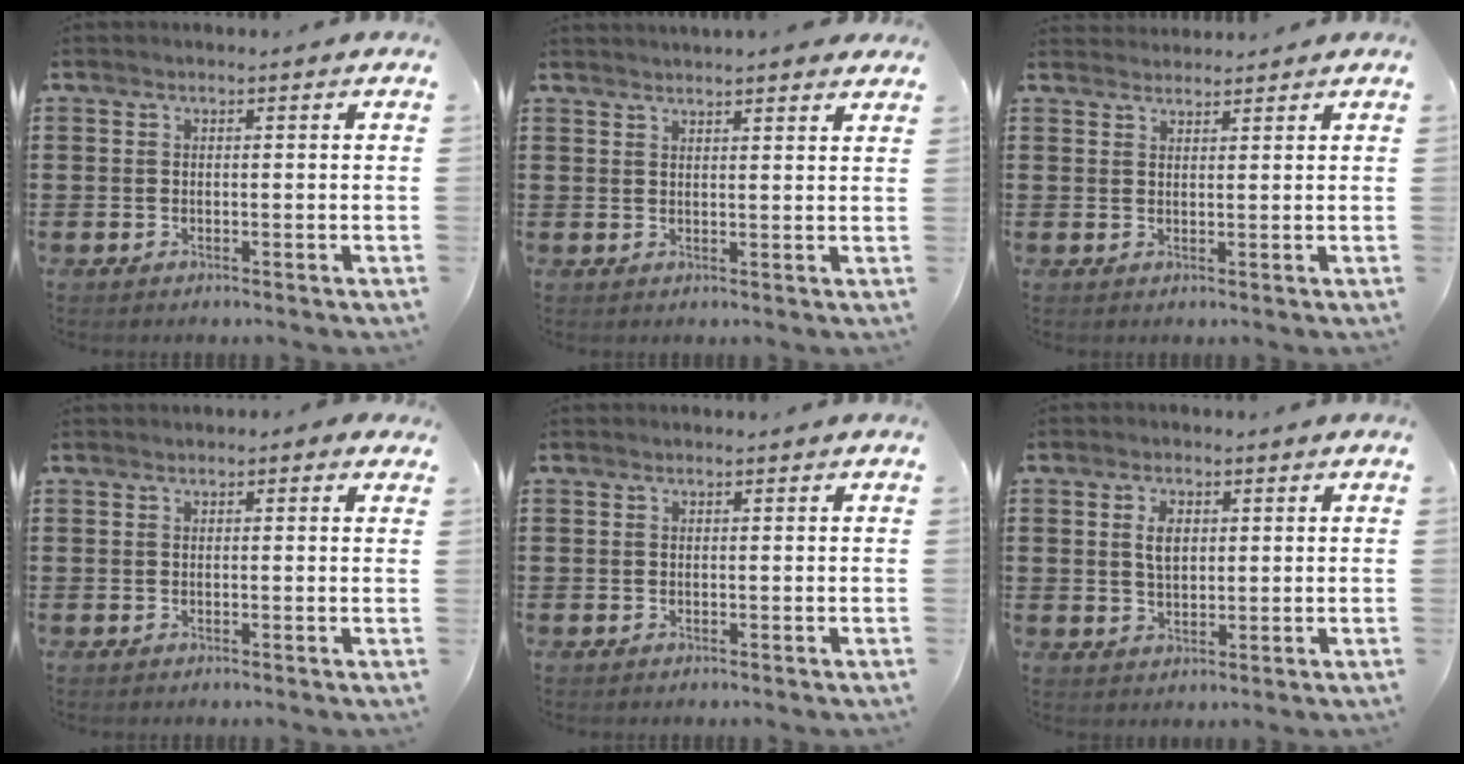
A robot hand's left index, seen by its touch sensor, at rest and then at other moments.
{"total": 2.2, "force": [2.2, -0.1, 0.4], "torque": [-0.013, -0.002, 0.042]}
{"total": 1.7, "force": [1.6, 0.2, -0.2], "torque": [-0.001, 0.001, 0.033]}
{"total": 0.5, "force": [0.2, 0.3, 0.4], "torque": [-0.008, 0.006, 0.003]}
{"total": 0.0}
{"total": 3.5, "force": [0.9, 2.1, 2.7], "torque": [-0.050, 0.007, 0.013]}